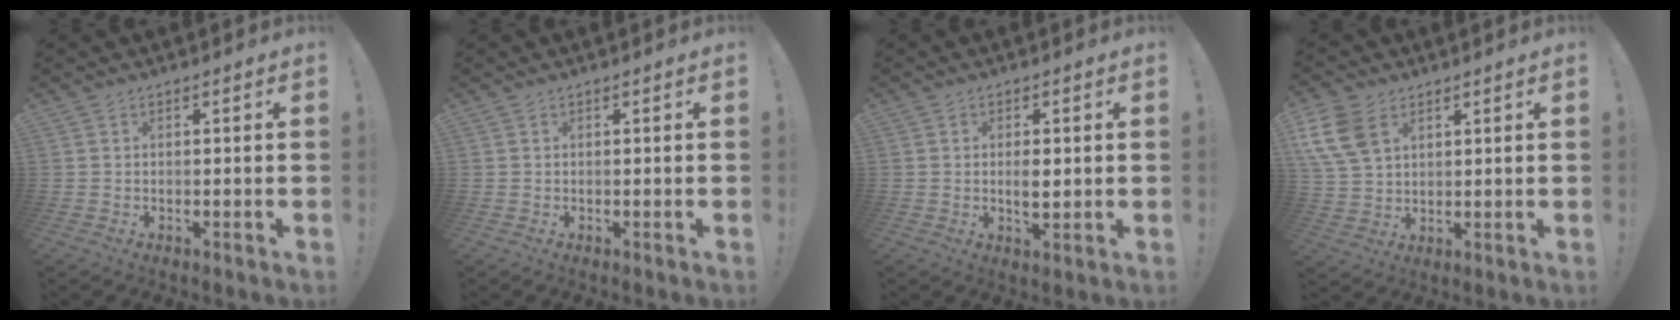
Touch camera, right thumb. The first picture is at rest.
{"total": 0.0}
{"total": 3.6, "force": [0.1, 1.6, 3.2], "torque": [-0.043, -0.009, -0.005]}
{"total": 12.1, "force": [5.6, 8.3, 6.9], "torque": [-0.146, -0.014, 0.113]}